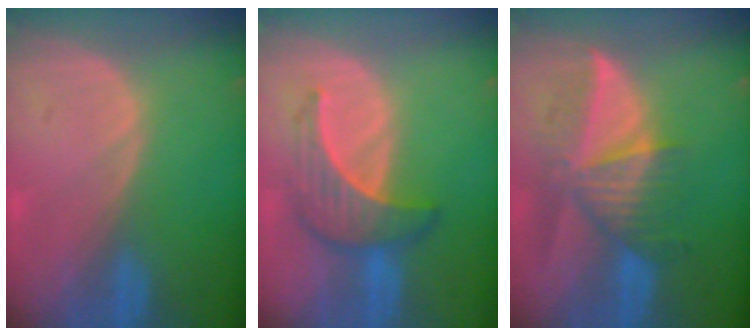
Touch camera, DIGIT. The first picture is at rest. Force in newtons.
{"total": 6.5, "press": 6.4, "slide": 1.5}
{"total": 8.4, "press": 7.9, "slide": 3.0}